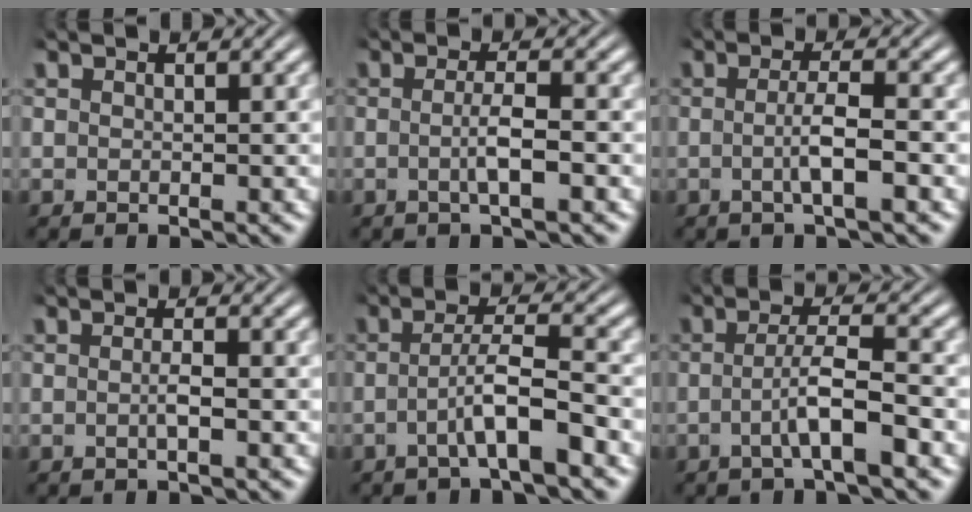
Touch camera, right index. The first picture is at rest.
{"total": 2.3, "force": [-0.8, -0.1, 2.2], "torque": [-0.036, -0.003, -0.014]}
{"total": 2.7, "force": [-0.8, -0.1, 2.6], "torque": [-0.043, -0.002, -0.015]}
{"total": 1.1, "force": [-0.6, -0.1, 0.9], "torque": [-0.019, -0.001, -0.015]}
{"total": 3.6, "force": [-1.9, 0.2, 3.0], "torque": [-0.052, 0.005, -0.035]}
{"total": 3.5, "force": [-1.4, 0.3, 3.2], "torque": [-0.052, 0.003, -0.027]}